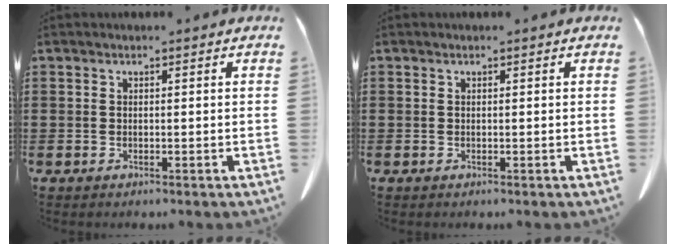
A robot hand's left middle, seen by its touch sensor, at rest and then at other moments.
{"total": 0.0}